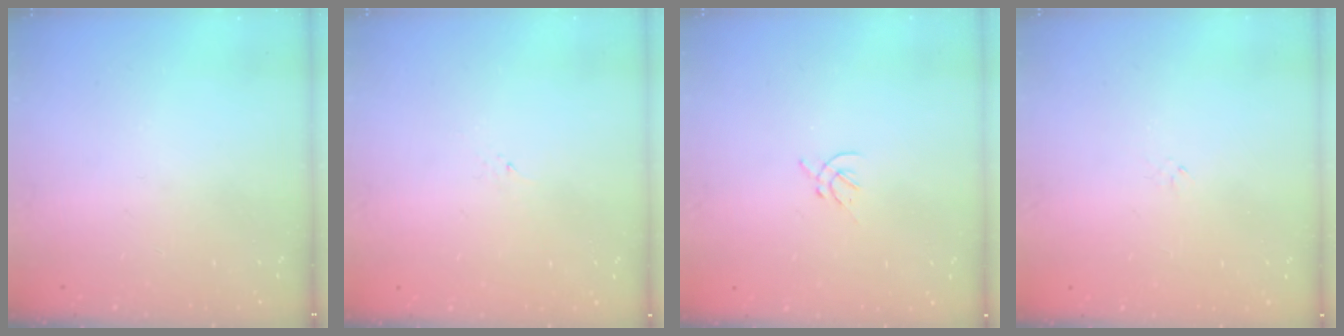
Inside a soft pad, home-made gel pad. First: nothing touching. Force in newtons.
{"total": 1.2, "press": 1.1, "slide": 0.2}
{"total": 1.4, "press": 1.3, "slide": 0.5}
{"total": 1.2, "press": 1.2, "slide": 0.4}